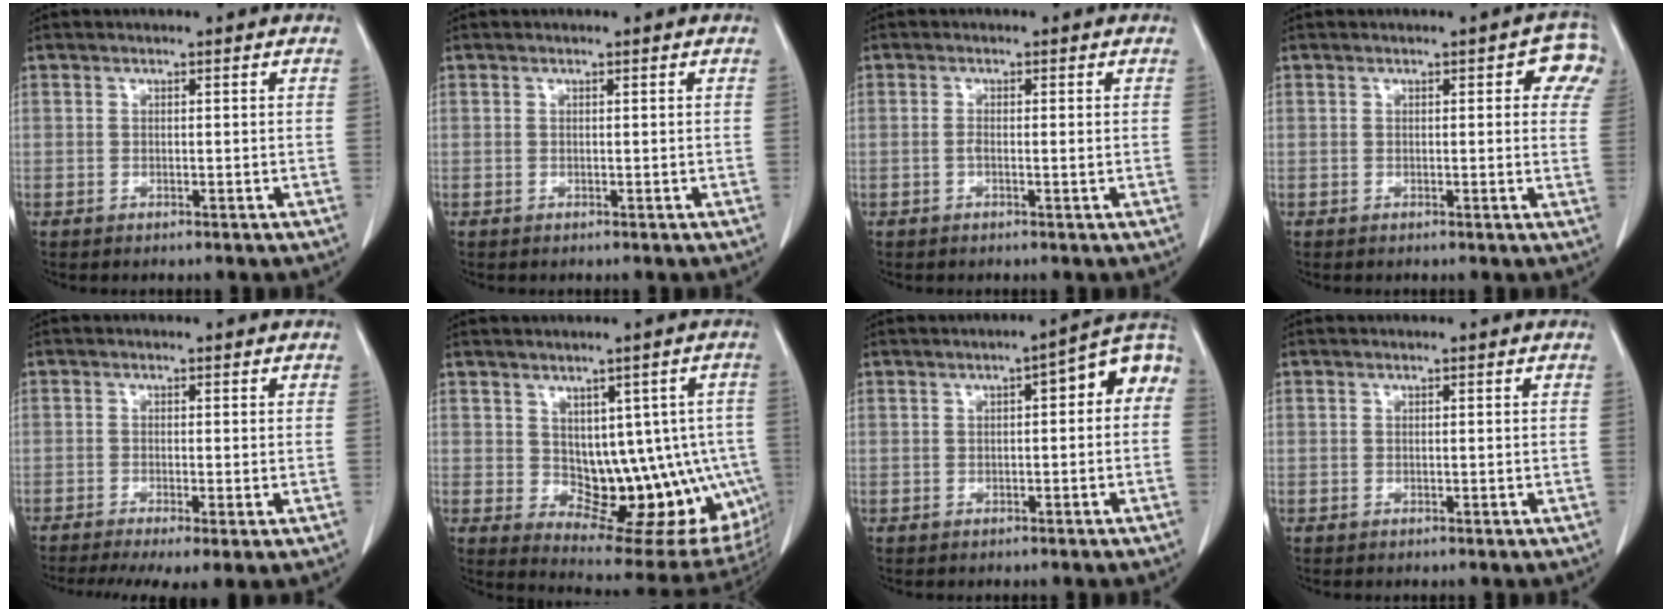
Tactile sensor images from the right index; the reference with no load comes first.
{"total": 0.0}
{"total": 1.3, "force": [-0.1, 0.3, 1.3], "torque": [-0.024, 0.000, -0.001]}
{"total": 5.4, "force": [2.4, 1.9, 4.5], "torque": [-0.036, 0.003, 0.010]}
{"total": 7.2, "force": [-4.8, 1.4, 5.3], "torque": [-0.084, -0.014, -0.078]}
{"total": 15.2, "force": [-1.2, 8.4, 12.6], "torque": [-0.121, 0.012, 0.007]}
{"total": 7.2, "force": [1.2, 2.1, 6.8], "torque": [-0.088, 0.036, 0.008]}
{"total": 0.0}